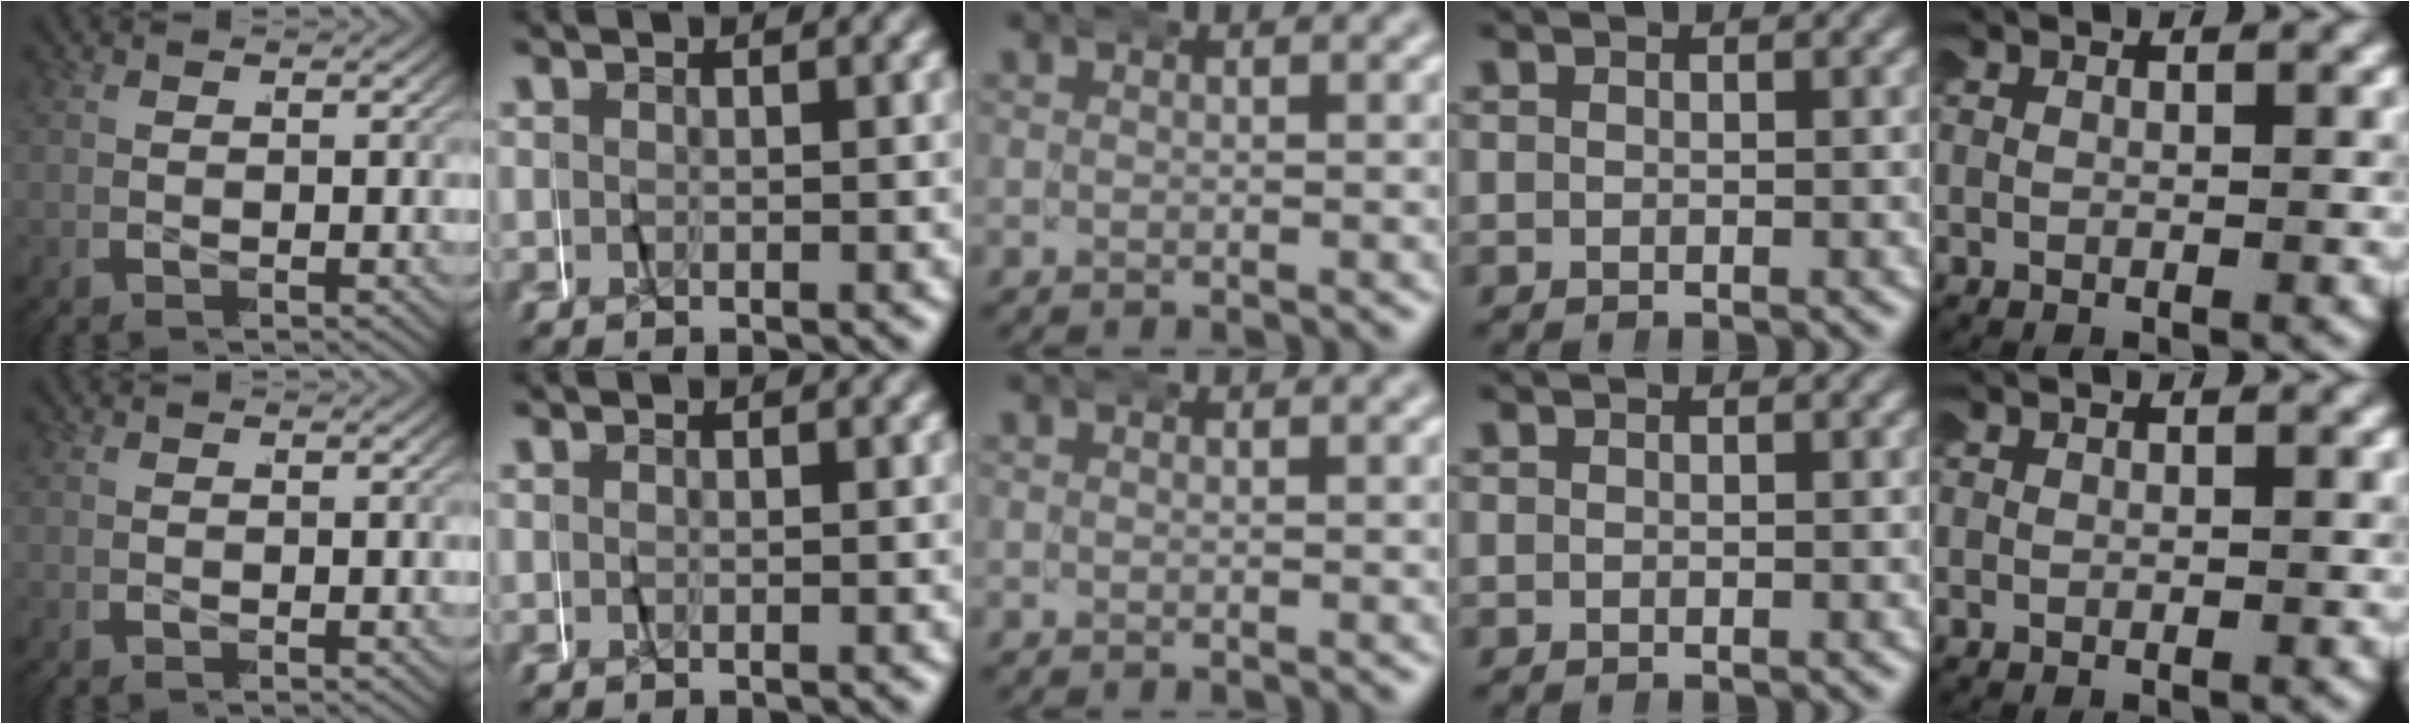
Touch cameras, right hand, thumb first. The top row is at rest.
{}